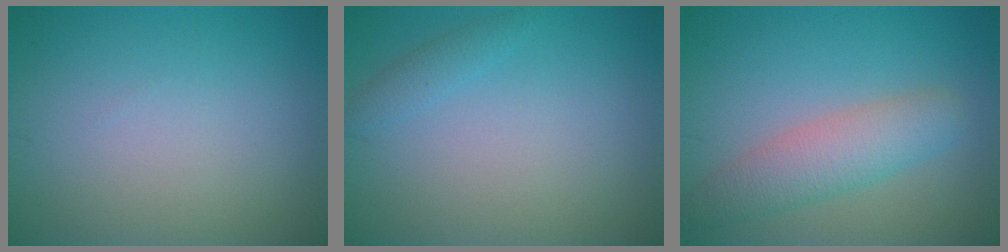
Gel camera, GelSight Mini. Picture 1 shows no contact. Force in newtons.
{"total": 1.2, "press": 1.2, "slide": 0.1}
{"total": 4.1, "press": 4.1, "slide": 0.3}